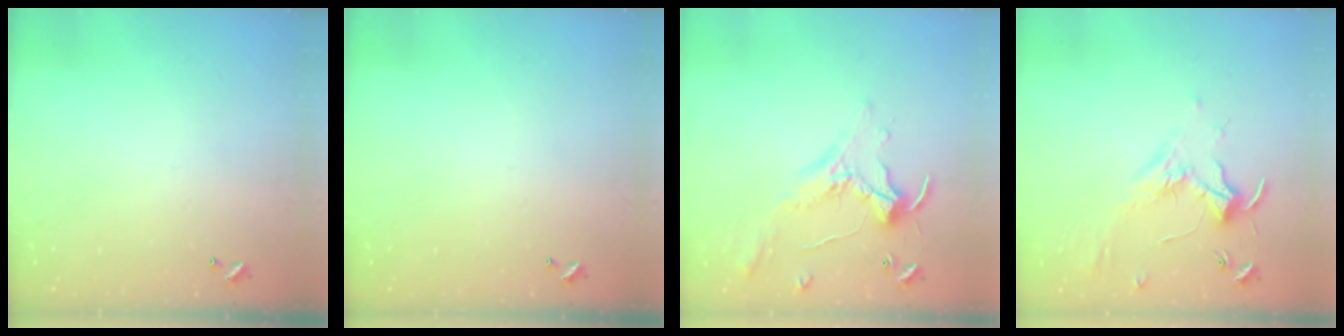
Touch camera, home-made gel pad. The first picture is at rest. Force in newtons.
{"total": 0.0}
{"total": 0.7, "press": 0.5, "slide": 0.4}
{"total": 1.8, "press": 1.6, "slide": 0.7}